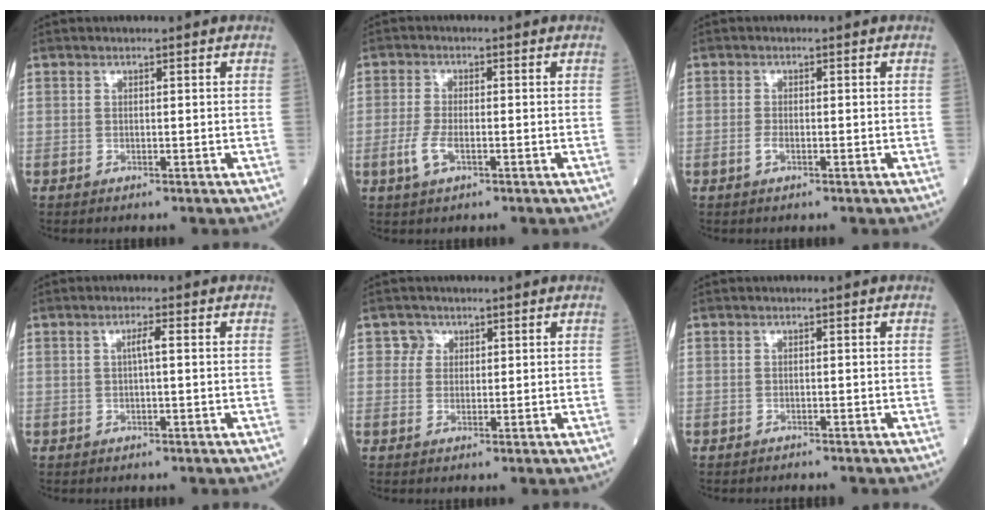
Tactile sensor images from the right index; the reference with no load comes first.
{"total": 3.7, "force": [-1.3, 1.4, 3.2], "torque": [-0.072, -0.002, -0.026]}
{"total": 1.2, "force": [-0.5, 0.5, 1.0], "torque": [-0.021, 0.001, -0.010]}
{"total": 1.7, "force": [0.2, 0.1, 1.7], "torque": [-0.031, 0.004, 0.003]}
{"total": 1.8, "force": [0.9, 1.6, 0.0], "torque": [0.011, -0.002, 0.007]}
{"total": 1.3, "force": [-1.3, 0.2, 0.2], "torque": [-0.007, -0.001, -0.018]}